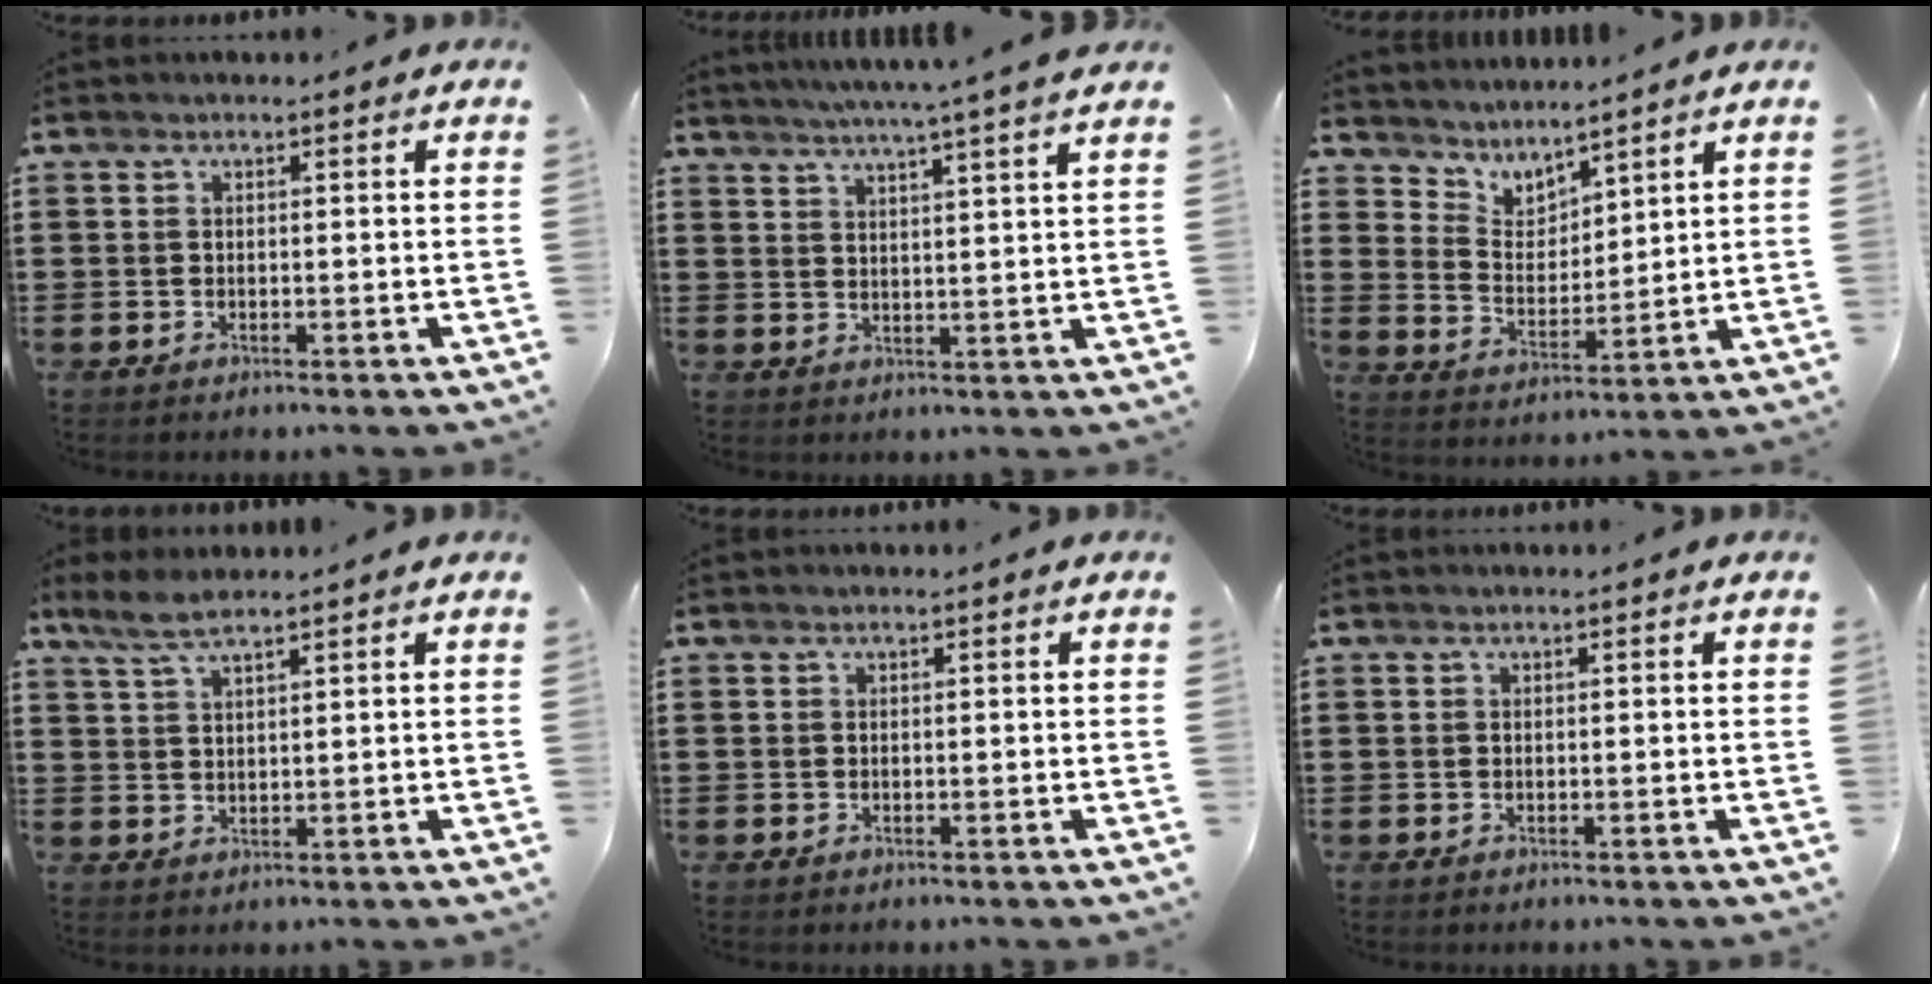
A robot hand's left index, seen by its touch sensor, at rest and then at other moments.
{"total": 4.4, "force": [3.9, -1.1, 1.9], "torque": [-0.048, -0.019, 0.064]}
{"total": 4.3, "force": [4.0, 1.3, -0.3], "torque": [-0.019, -0.025, 0.072]}
{"total": 3.8, "force": [2.9, 0.6, 2.4], "torque": [-0.054, 0.003, 0.054]}
{"total": 0.0}
{"total": 0.0}